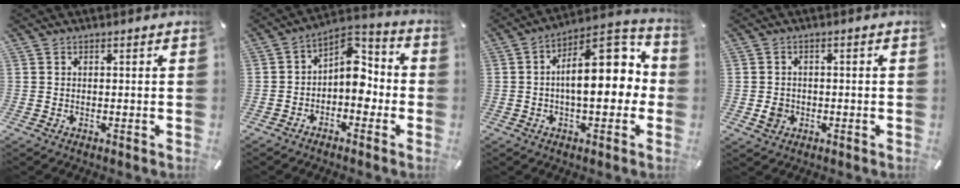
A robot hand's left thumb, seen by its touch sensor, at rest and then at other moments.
{"total": 9.0, "force": [-0.8, 6.4, 6.4], "torque": [-0.079, 0.000, -0.018]}
{"total": 17.2, "force": [1.7, 8.4, 14.9], "torque": [-0.189, -0.017, 0.026]}
{"total": 3.5, "force": [-0.9, 3.1, 1.2], "torque": [-0.011, 0.001, -0.017]}